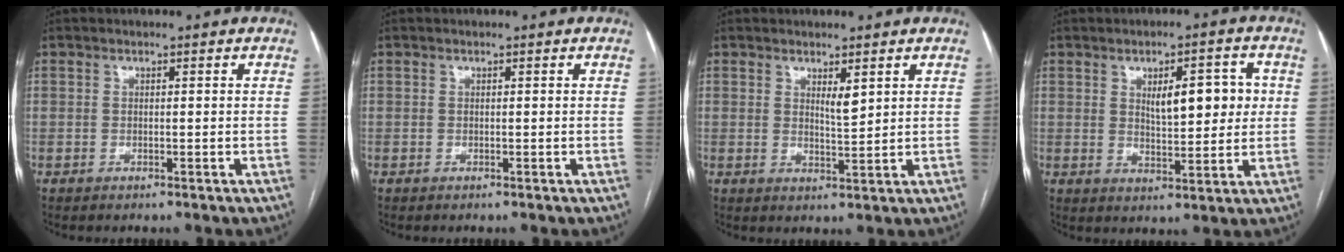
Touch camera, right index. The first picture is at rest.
{"total": 0.0}
{"total": 2.6, "force": [1.4, 0.4, 2.1], "torque": [-0.040, -0.008, 0.028]}
{"total": 8.1, "force": [1.9, 2.8, 7.3], "torque": [-0.106, 0.011, 0.033]}